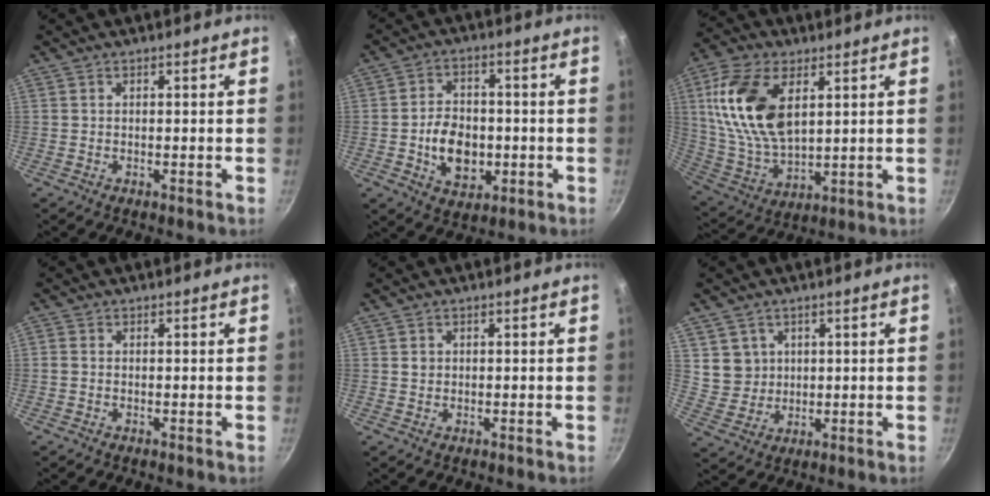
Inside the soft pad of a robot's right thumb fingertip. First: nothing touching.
{"total": 10.4, "force": [-2.0, 7.4, 7.0], "torque": [-0.090, 0.014, -0.028]}
{"total": 18.3, "force": [5.5, 10.3, 14.0], "torque": [-0.260, -0.013, 0.117]}
{"total": 0.9, "force": [-0.2, 0.7, 0.6], "torque": [-0.013, 0.003, -0.006]}
{"total": 1.1, "force": [0.2, 1.0, 0.4], "torque": [-0.003, 0.002, 0.004]}
{"total": 5.8, "force": [2.0, 5.3, 1.1], "torque": [0.004, 0.000, 0.049]}